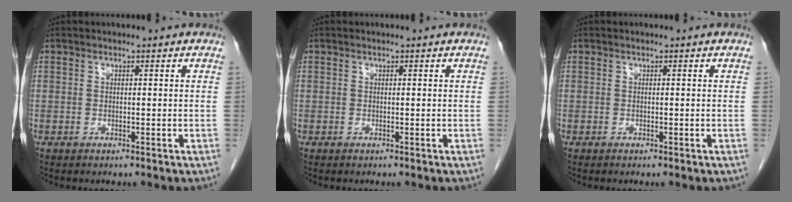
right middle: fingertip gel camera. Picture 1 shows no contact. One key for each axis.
{"total": 0.0}
{"total": 0.0}